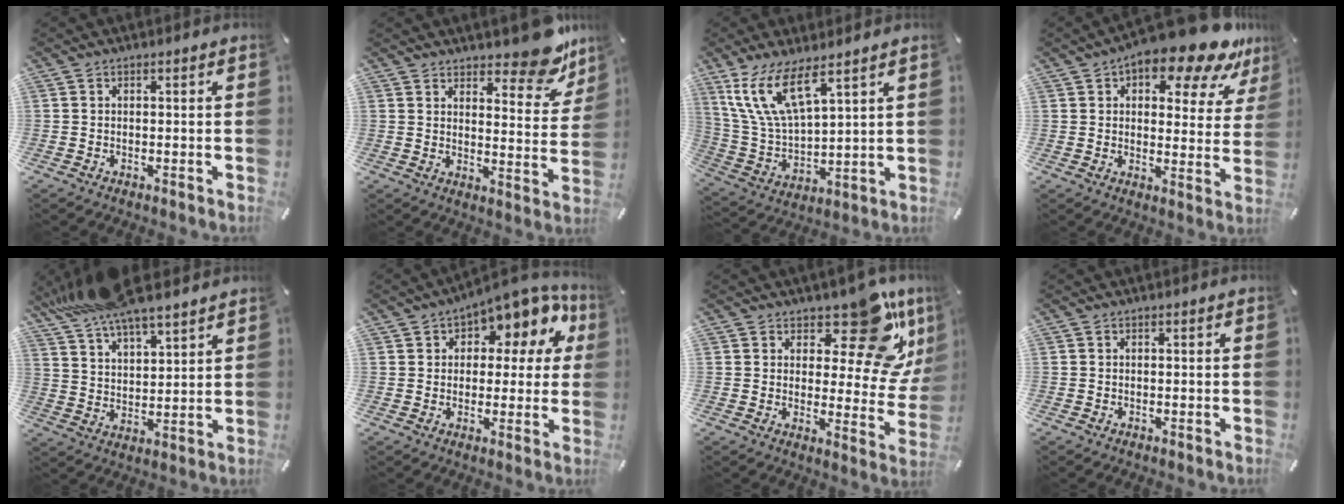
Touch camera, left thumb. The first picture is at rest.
{"total": 11.8, "force": [9.8, 4.6, 4.7], "torque": [-0.039, -0.083, 0.171]}
{"total": 14.0, "force": [9.1, 5.1, 9.3], "torque": [-0.232, -0.034, 0.161]}
{"total": 15.6, "force": [11.3, 5.5, 9.3], "torque": [-0.132, -0.073, 0.188]}
{"total": 12.5, "force": [11.1, 2.7, 5.1], "torque": [-0.125, -0.055, 0.208]}
{"total": 11.5, "force": [7.0, 6.0, 6.9], "torque": [-0.093, -0.047, 0.120]}
{"total": 17.2, "force": [11.7, 7.2, 10.4], "torque": [-0.130, -0.096, 0.196]}
{"total": 0.0}